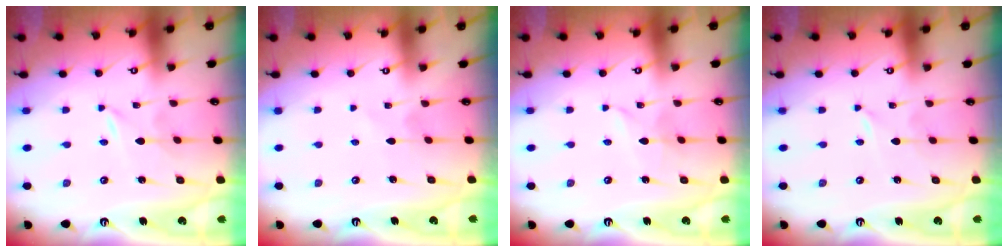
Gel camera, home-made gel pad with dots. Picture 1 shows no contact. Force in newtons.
{"total": 2.7, "press": 2.7, "slide": 0.2}
{"total": 2.6, "press": 2.6, "slide": 0.3}
{"total": 0.0}